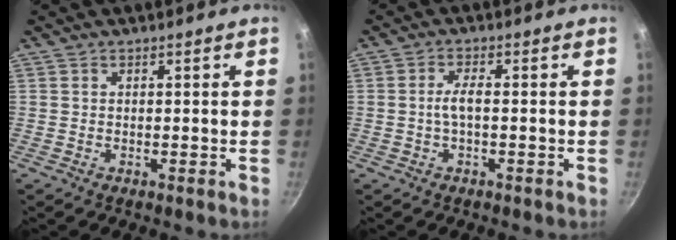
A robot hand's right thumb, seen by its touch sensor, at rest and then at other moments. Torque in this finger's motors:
{"motor_torque": [0.22, 0.06, 0.44, 0.18, 0.02]}